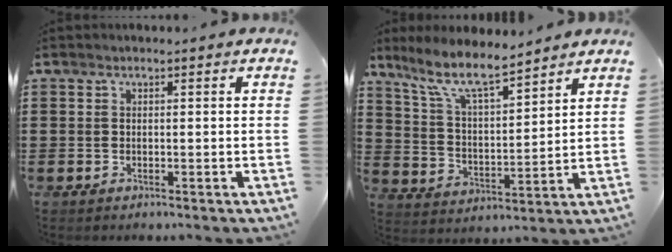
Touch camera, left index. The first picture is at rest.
{"total": 8.5, "force": [7.2, 1.4, 4.3], "torque": [-0.112, -0.031, 0.127]}